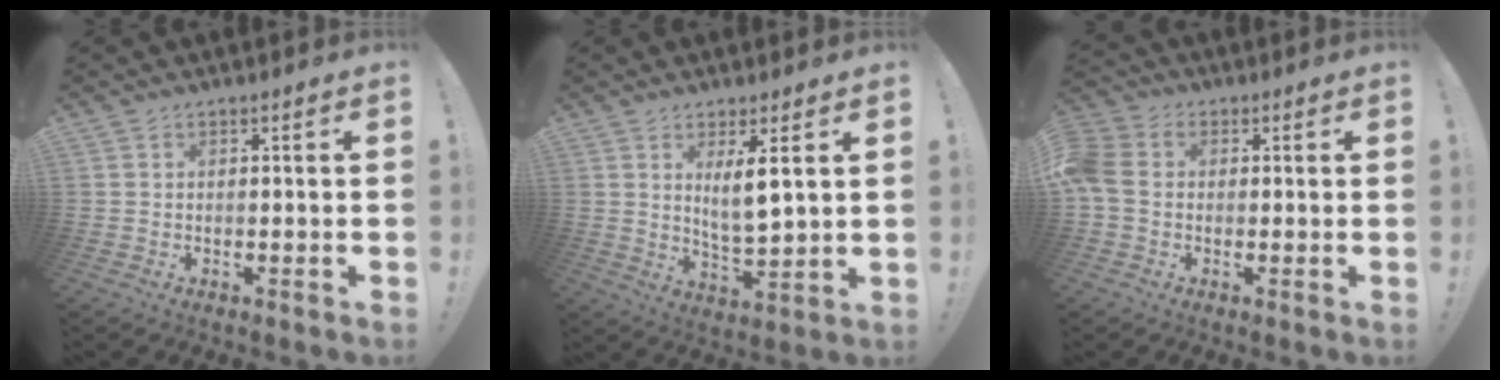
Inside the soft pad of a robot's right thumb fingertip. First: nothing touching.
{"total": 7.9, "force": [3.8, 1.8, 6.6], "torque": [-0.110, -0.021, 0.066]}
{"total": 7.6, "force": [-0.3, 5.8, 4.9], "torque": [-0.122, 0.008, -0.002]}